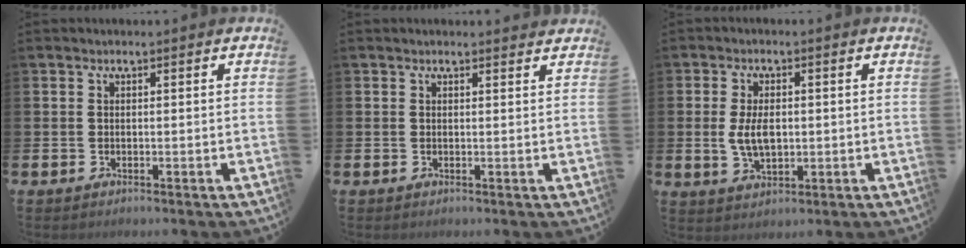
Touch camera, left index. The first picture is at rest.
{"total": 0.8, "force": [0.8, 0.1, 0.2], "torque": [0.011, -0.004, 0.012]}
{"total": 4.8, "force": [0.3, 2.7, 4.0], "torque": [-0.070, 0.000, -0.001]}